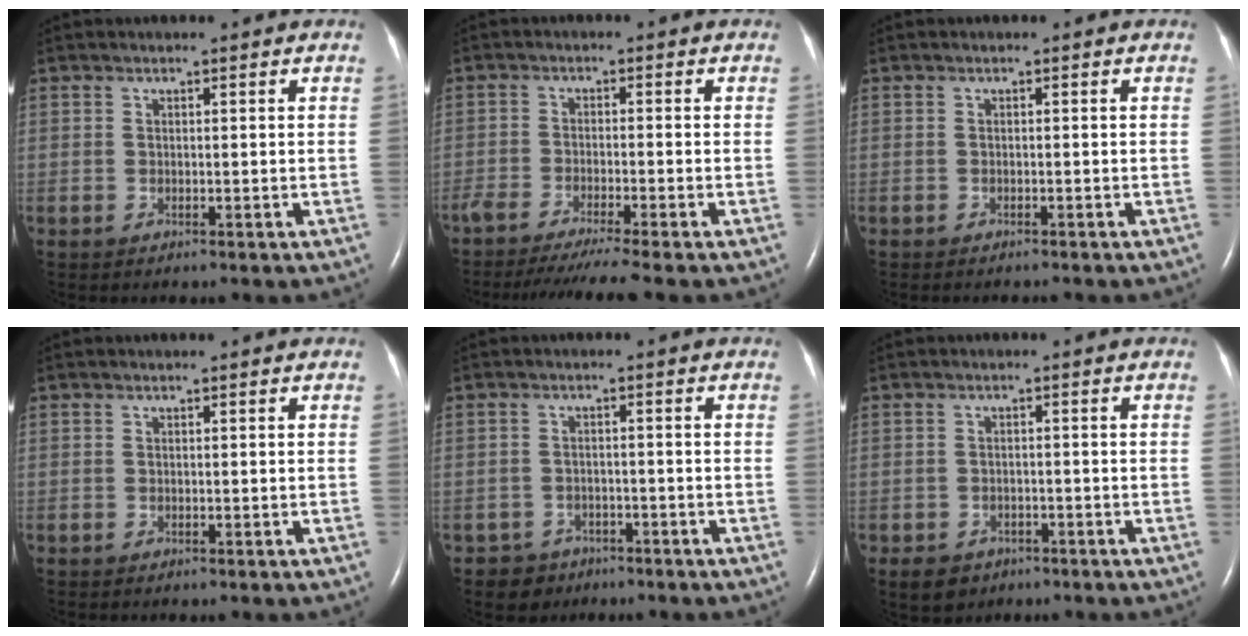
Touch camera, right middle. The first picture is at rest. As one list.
[{"total": 9.1, "force": [-7.7, -1.1, 4.6], "torque": [-0.053, -0.028, -0.122]}, {"total": 1.0, "force": [-0.9, 0.1, 0.2], "torque": [-0.008, -0.003, -0.012]}, {"total": 0.0}, {"total": 3.5, "force": [-2.3, 2.6, -0.3], "torque": [0.001, 0.010, -0.035]}, {"total": 3.9, "force": [-2.4, 2.9, 0.9], "torque": [-0.017, 0.004, -0.030]}]